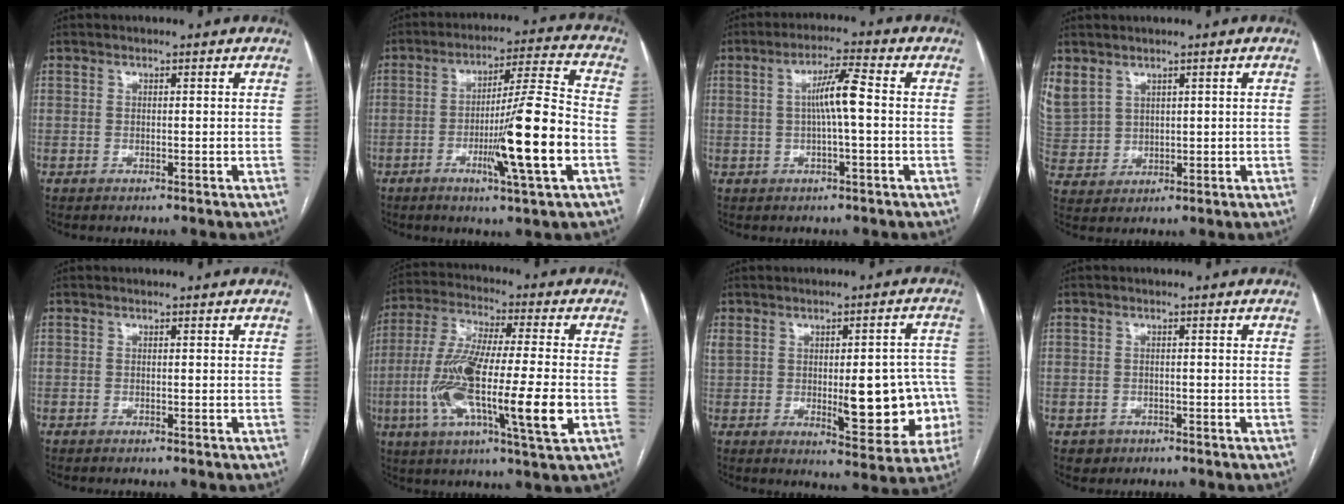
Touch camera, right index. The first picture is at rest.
{"total": 14.4, "force": [-4.0, -0.6, 13.8], "torque": [-0.225, -0.009, -0.069]}
{"total": 5.8, "force": [0.1, 0.1, 5.8], "torque": [-0.104, 0.012, 0.002]}
{"total": 10.4, "force": [5.3, 8.0, 4.1], "torque": [-0.136, 0.021, 0.133]}
{"total": 0.0}
{"total": 18.9, "force": [-4.0, 1.9, 18.3], "torque": [-0.344, -0.014, -0.072]}
{"total": 15.6, "force": [-1.4, 5.9, 14.4], "torque": [-0.193, 0.021, 0.005]}
{"total": 2.2, "force": [-1.1, 2.0, 0.0], "torque": [0.003, 0.009, -0.016]}